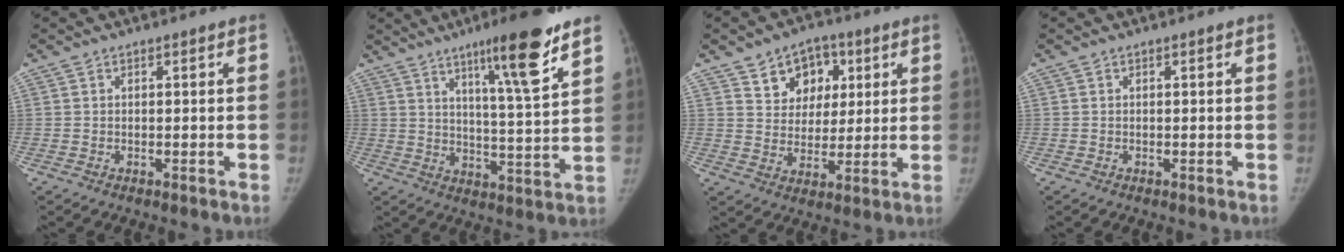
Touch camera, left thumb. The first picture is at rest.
{"total": 14.4, "force": [8.7, 1.2, 11.4], "torque": [-0.169, -0.050, 0.136]}
{"total": 10.2, "force": [4.7, 7.9, 4.4], "torque": [-0.024, -0.017, 0.078]}
{"total": 0.0}